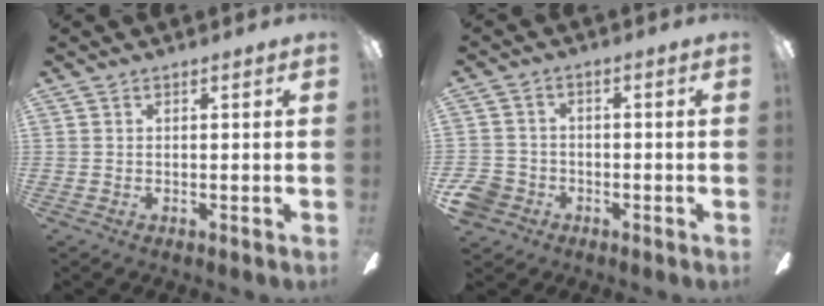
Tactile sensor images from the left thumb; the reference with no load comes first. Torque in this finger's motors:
{"motor_torque": [-0.33, 0.38, 0.08, -0.03, 0.00]}